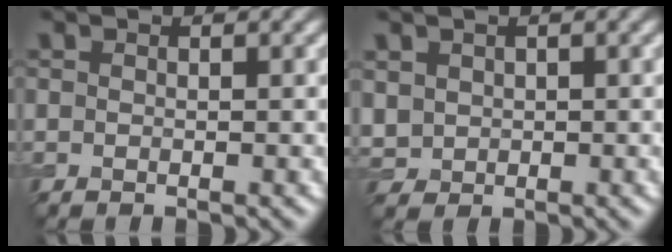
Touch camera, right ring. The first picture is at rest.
{"total": 2.0, "force": [0.7, 1.8, 0.5], "torque": [-0.016, -0.003, 0.019]}